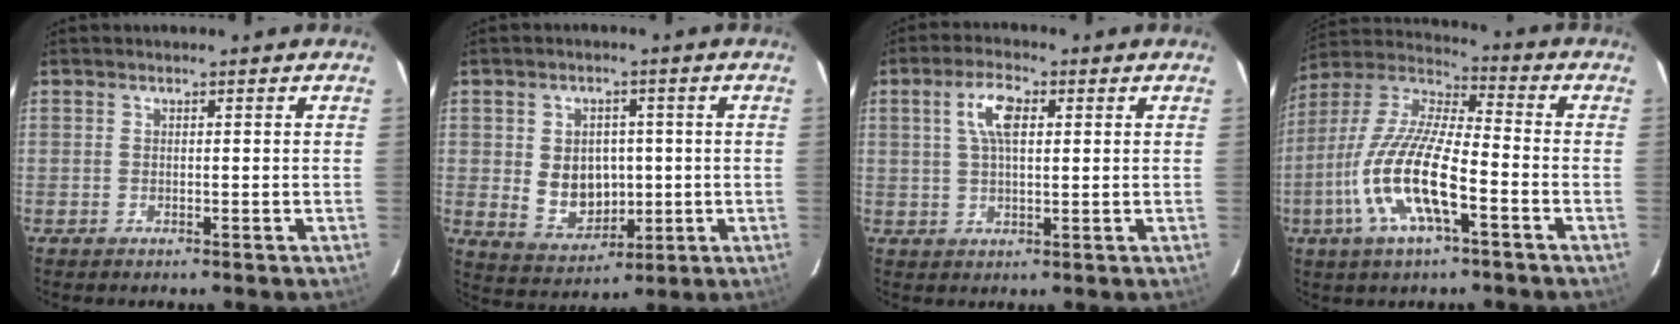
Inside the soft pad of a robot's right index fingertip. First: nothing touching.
{"total": 8.7, "force": [-0.1, 7.0, 5.2], "torque": [-0.107, 0.002, 0.021]}
{"total": 6.2, "force": [2.0, 2.5, 5.3], "torque": [-0.098, 0.012, 0.038]}
{"total": 16.4, "force": [-6.1, 4.3, 14.6], "torque": [-0.301, -0.009, -0.124]}